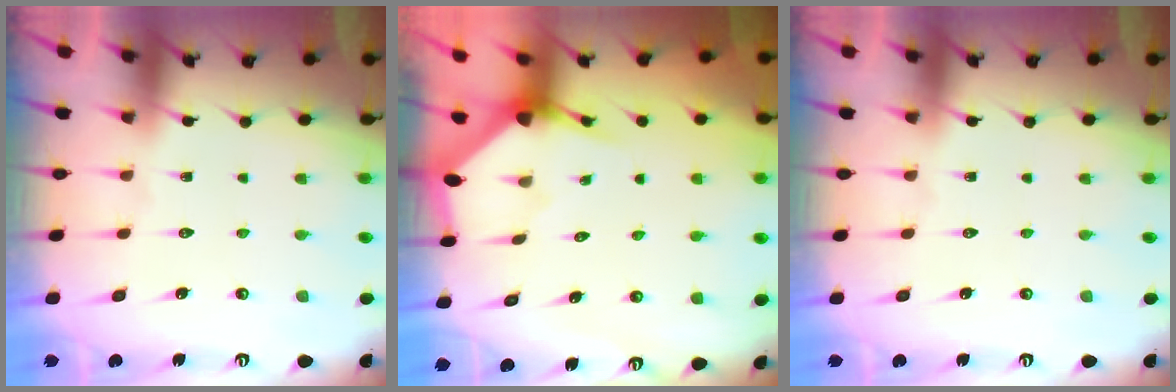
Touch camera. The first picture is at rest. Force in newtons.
{"total": 3.3, "press": 3.3, "slide": 0.3}
{"total": 0.0}